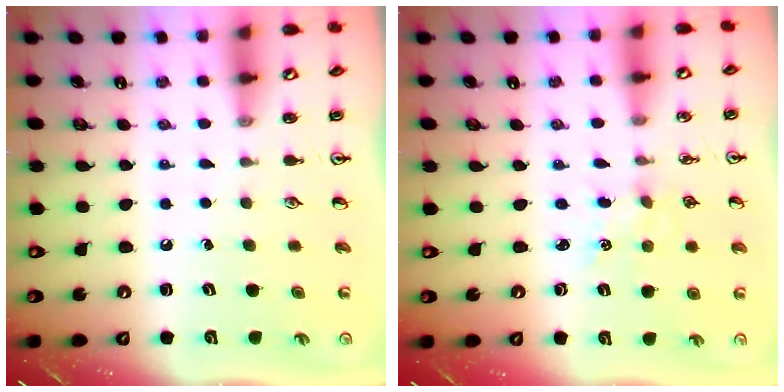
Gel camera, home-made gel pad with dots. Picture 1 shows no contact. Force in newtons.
{"total": 2.1, "press": 2.1, "slide": 0.3}